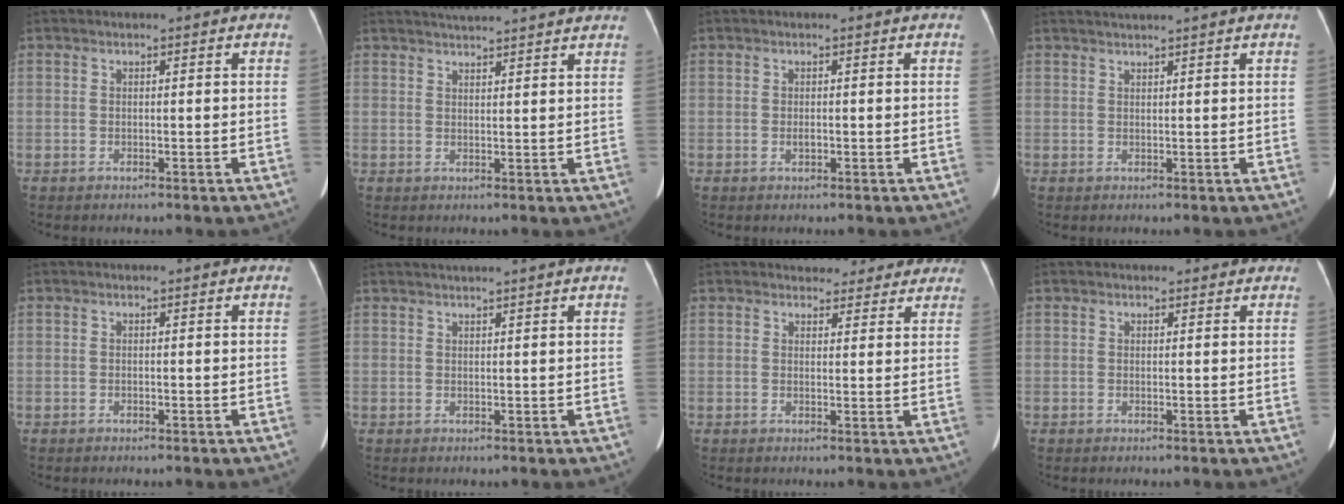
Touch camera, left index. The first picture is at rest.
{"total": 10.3, "force": [9.5, 0.2, 3.9], "torque": [-0.060, 0.029, 0.118]}
{"total": 0.7, "force": [-0.2, 0.3, 0.6], "torque": [-0.013, 0.000, -0.003]}
{"total": 3.9, "force": [3.4, -1.1, 1.7], "torque": [-0.019, 0.024, 0.054]}
{"total": 0.0}
{"total": 4.6, "force": [4.0, -1.0, 2.0], "torque": [-0.024, 0.027, 0.057]}
{"total": 7.5, "force": [6.7, 3.3, 1.1], "torque": [0.014, 0.007, 0.064]}
{"total": 1.6, "force": [1.3, 1.0, 0.3], "torque": [0.001, 0.010, 0.008]}